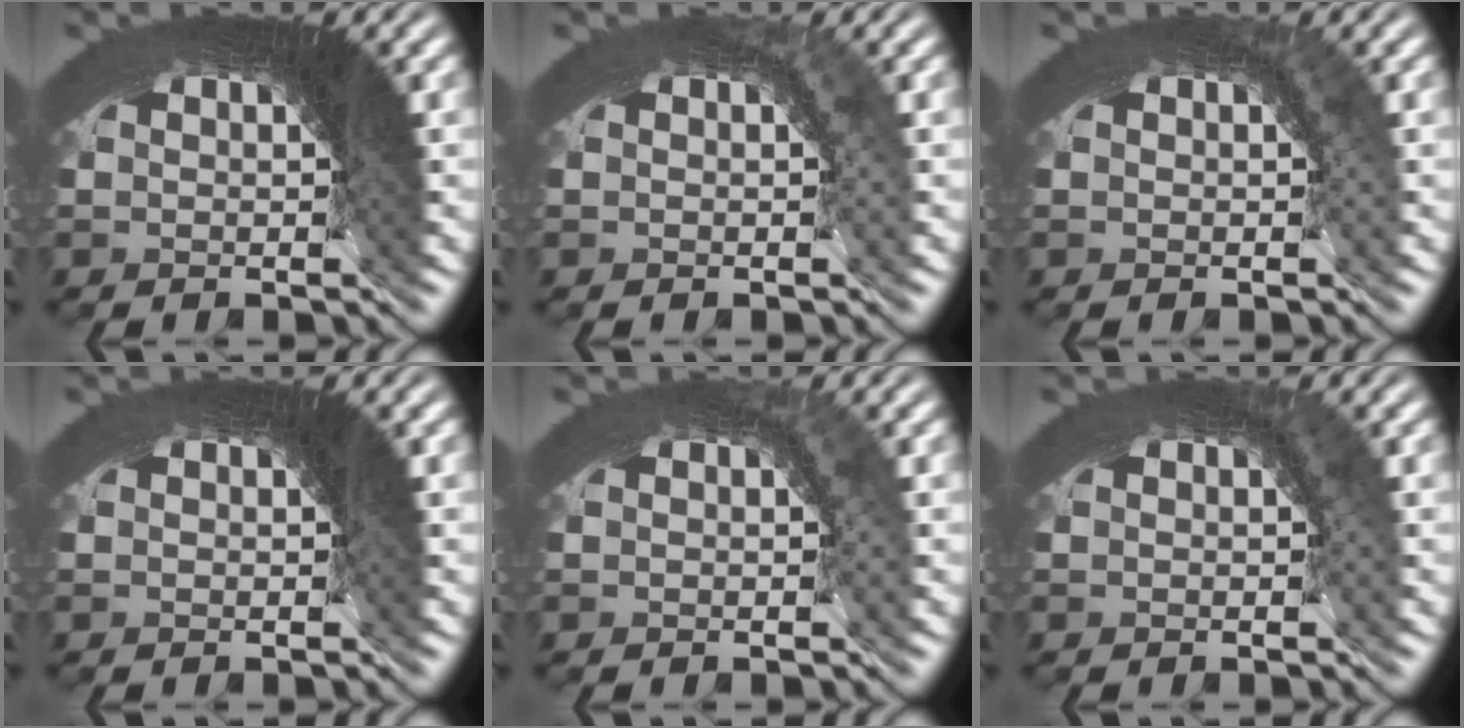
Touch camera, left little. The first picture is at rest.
{"total": 6.5, "force": [-0.9, -2.0, -6.1], "torque": [0.063, -0.014, -0.004]}
{"total": 5.3, "force": [-0.6, -1.6, -5.0], "torque": [0.048, -0.013, -0.002]}
{"total": 0.0}
{"total": 5.9, "force": [-0.8, -1.8, -5.5], "torque": [0.056, -0.013, -0.004]}
{"total": 4.4, "force": [-0.5, -1.2, -4.2], "torque": [0.038, -0.011, 0.000]}